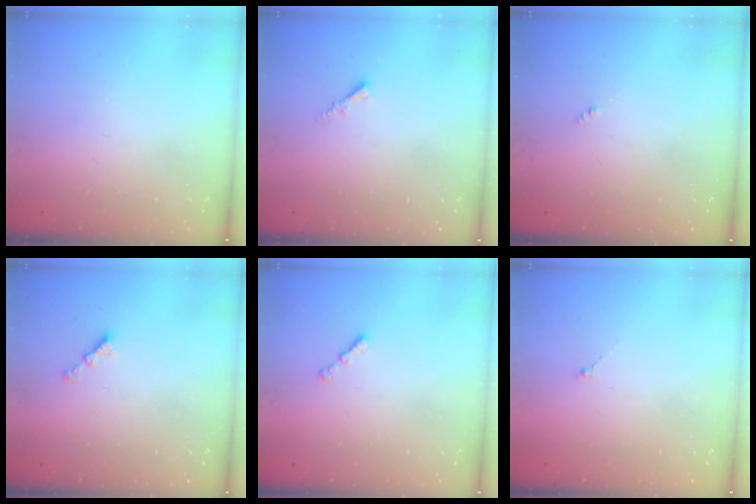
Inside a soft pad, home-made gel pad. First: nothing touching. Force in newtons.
{"total": 1.7, "press": 1.6, "slide": 0.5}
{"total": 0.0}
{"total": 2.1, "press": 2.1, "slide": 0.4}
{"total": 1.1, "press": 1.0, "slide": 0.4}
{"total": 0.0}